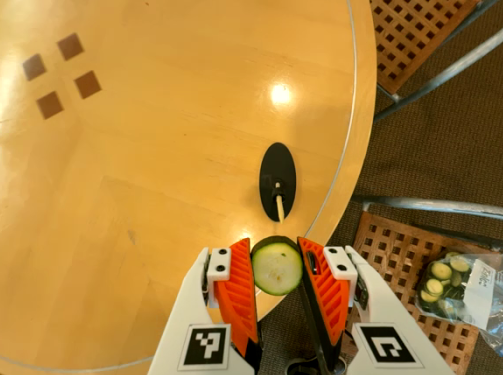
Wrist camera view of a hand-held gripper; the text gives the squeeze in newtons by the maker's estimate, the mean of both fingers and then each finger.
{"total": 8.5, "left": 8.2, "right": 8.9}